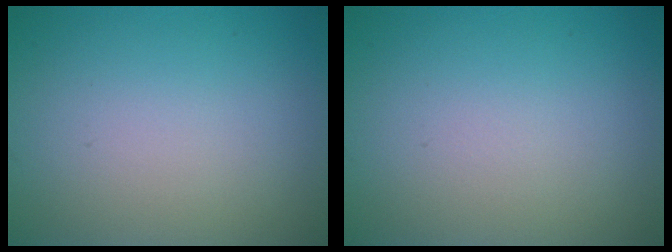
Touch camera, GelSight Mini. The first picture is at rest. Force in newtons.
{"total": 0.0}